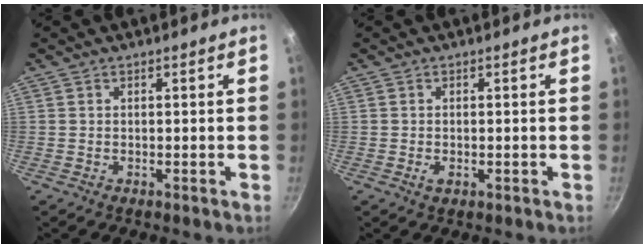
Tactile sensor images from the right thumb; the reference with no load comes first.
{"total": 1.5, "force": [-0.4, 0.8, 1.2], "torque": [-0.022, -0.002, -0.006]}